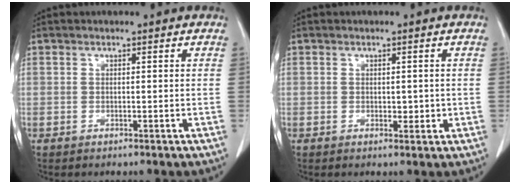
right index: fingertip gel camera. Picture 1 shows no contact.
{"total": 1.7, "force": [0.0, 1.0, 1.4], "torque": [-0.014, -0.001, 0.002]}